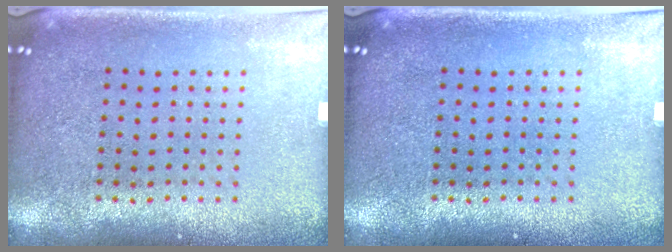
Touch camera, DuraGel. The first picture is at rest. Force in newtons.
{"total": 0.0}